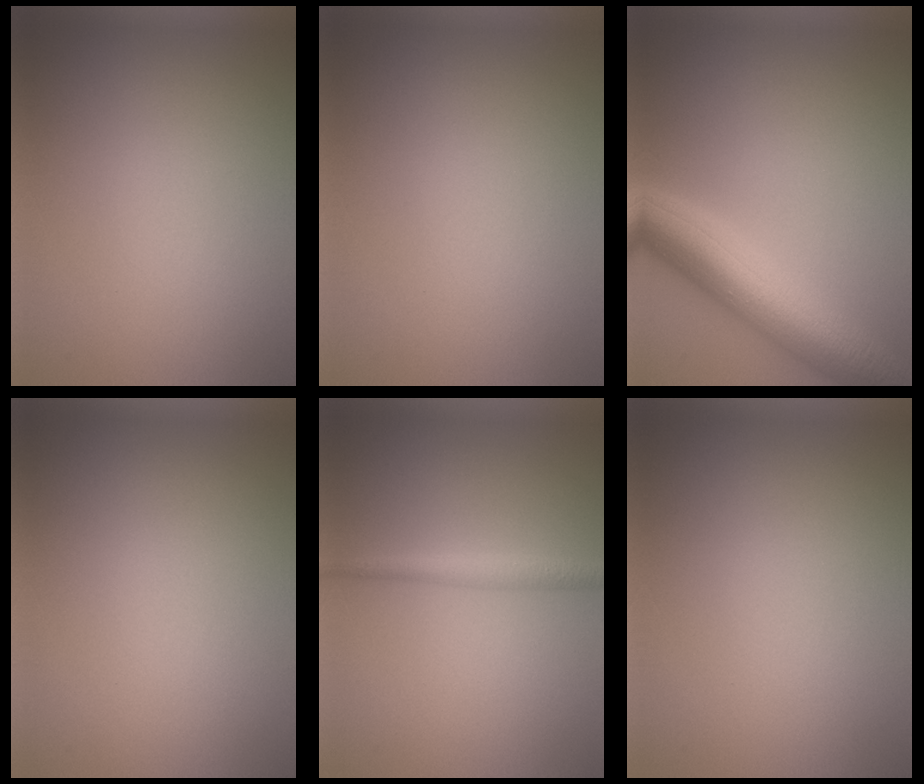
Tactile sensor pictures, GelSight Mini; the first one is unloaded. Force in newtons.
{"total": 0.0}
{"total": 7.9, "press": 7.9, "slide": 0.2}
{"total": 0.0}
{"total": 1.9, "press": 1.9, "slide": 0.1}
{"total": 0.0}